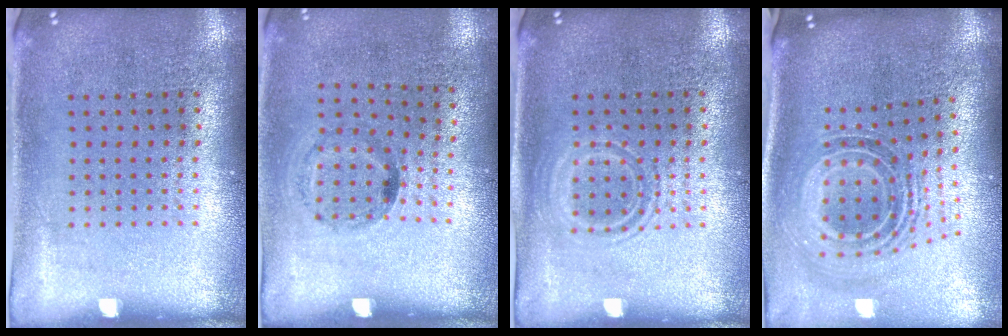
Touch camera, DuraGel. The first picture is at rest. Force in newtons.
{"total": 1.3, "press": 0.7, "slide": 1.1}
{"total": 1.1, "press": 1.0, "slide": 0.5}
{"total": 1.6, "press": 1.3, "slide": 0.9}